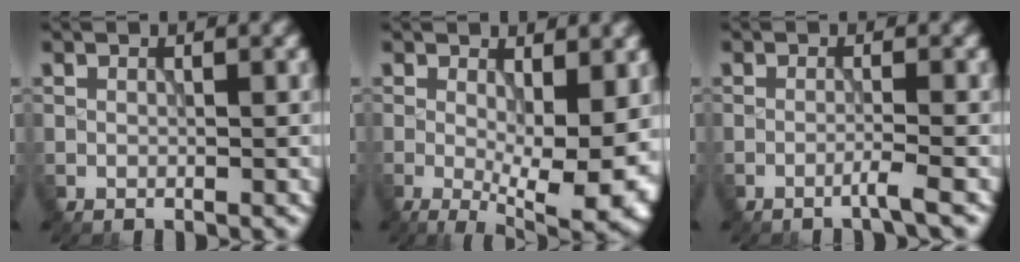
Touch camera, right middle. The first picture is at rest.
{"total": 9.3, "force": [-0.6, 3.6, 8.5], "torque": [-0.129, -0.020, -0.005]}
{"total": 1.6, "force": [-0.9, 0.0, 1.3], "torque": [-0.015, 0.004, -0.031]}